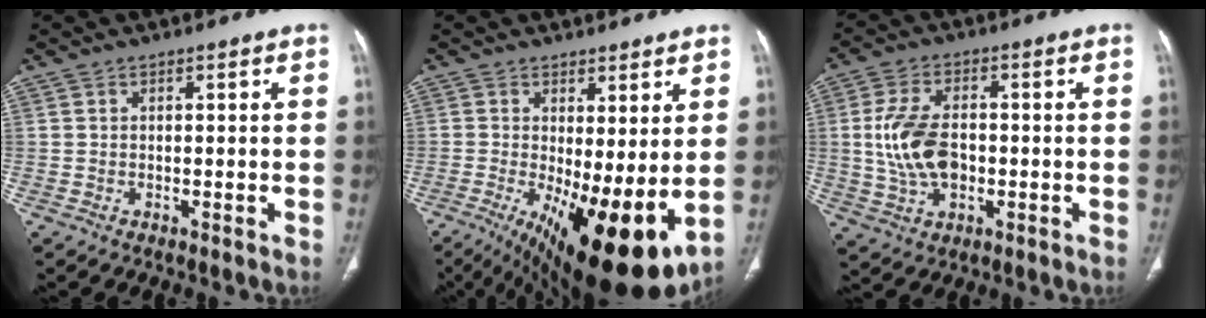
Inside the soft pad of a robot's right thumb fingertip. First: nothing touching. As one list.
[{"total": 16.6, "force": [-2.1, 5.8, 15.4], "torque": [-0.240, -0.029, -0.009]}, {"total": 11.0, "force": [-0.5, 6.8, 8.6], "torque": [-0.166, 0.007, -0.005]}]